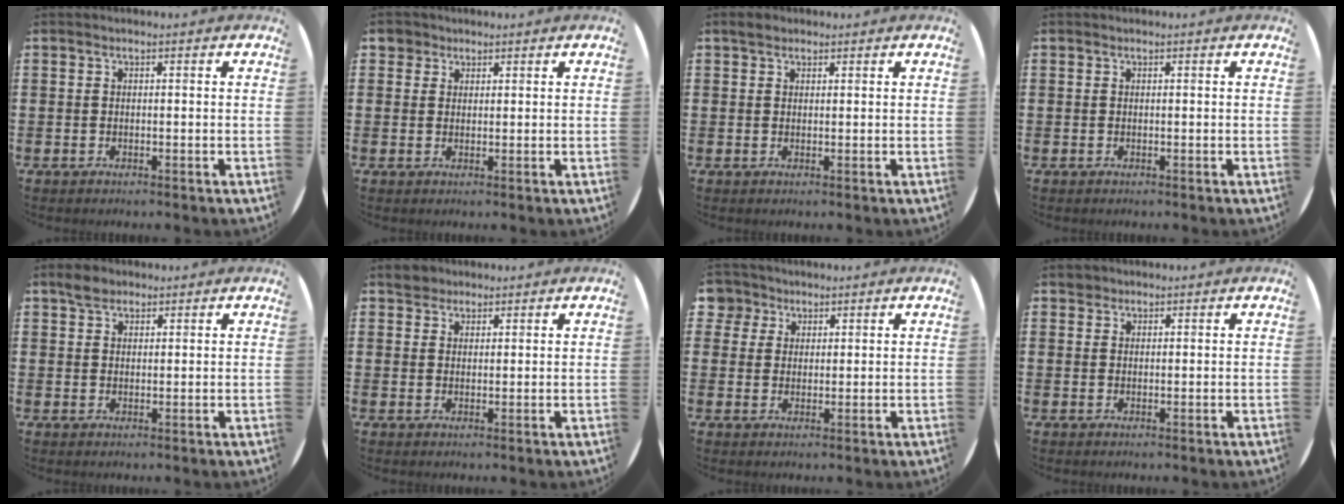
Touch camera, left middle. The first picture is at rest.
{"total": 2.3, "force": [1.8, 1.5, 0.2], "torque": [-0.004, 0.005, 0.032]}
{"total": 1.3, "force": [1.1, 0.7, 0.3], "torque": [0.001, 0.002, 0.019]}
{"total": 0.0}
{"total": 2.4, "force": [2.0, 1.2, 0.6], "torque": [-0.007, 0.002, 0.037]}
{"total": 2.5, "force": [2.2, 1.3, 0.0], "torque": [0.000, 0.004, 0.043]}
{"total": 3.6, "force": [2.4, 2.6, 0.1], "torque": [-0.006, 0.007, 0.047]}
{"total": 1.3, "force": [1.2, 0.6, 0.1], "torque": [0.004, -0.002, 0.021]}